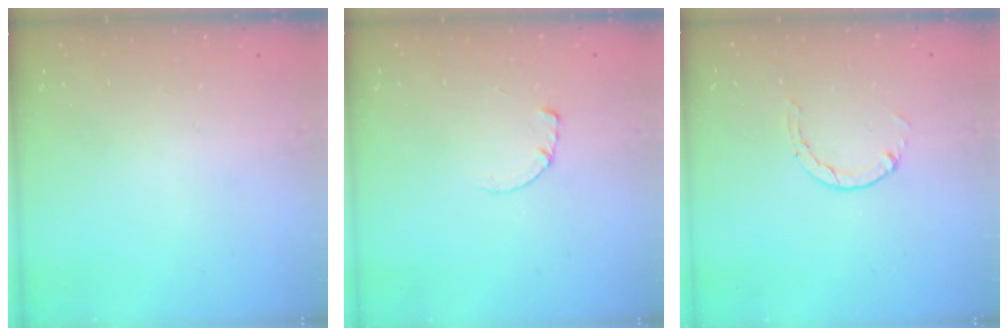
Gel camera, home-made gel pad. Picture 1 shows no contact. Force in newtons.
{"total": 0.7, "press": 0.7, "slide": 0.2}
{"total": 0.6, "press": 0.6, "slide": 0.2}